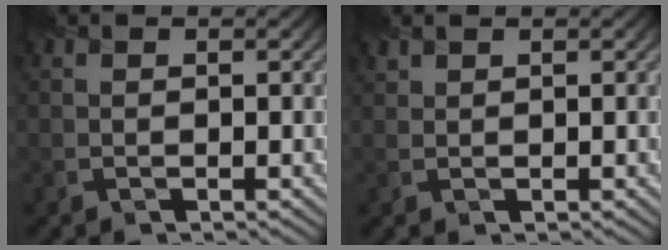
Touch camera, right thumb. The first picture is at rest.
{"total": 0.8, "force": [0.8, 0.2, 0.1], "torque": [-0.006, 0.001, 0.022]}